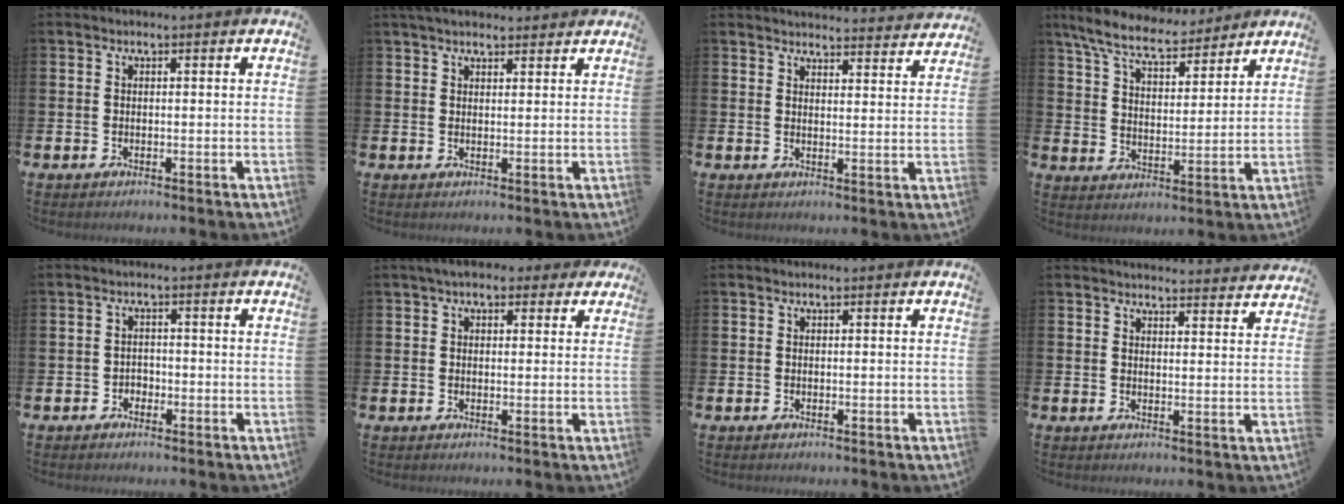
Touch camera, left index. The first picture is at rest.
{"total": 3.3, "force": [2.9, 1.0, 1.1], "torque": [-0.017, -0.007, 0.051]}
{"total": 4.0, "force": [4.0, 0.3, 0.1], "torque": [0.000, -0.030, 0.071]}
{"total": 8.2, "force": [7.5, 1.8, 3.0], "torque": [-0.090, -0.034, 0.134]}
{"total": 2.0, "force": [-1.2, 1.5, 0.4], "torque": [-0.010, 0.003, -0.028]}
{"total": 3.6, "force": [2.8, 1.8, 1.3], "torque": [-0.023, -0.001, 0.048]}
{"total": 0.0}
{"total": 3.6, "force": [3.6, 0.2, 0.1], "torque": [0.001, -0.026, 0.064]}